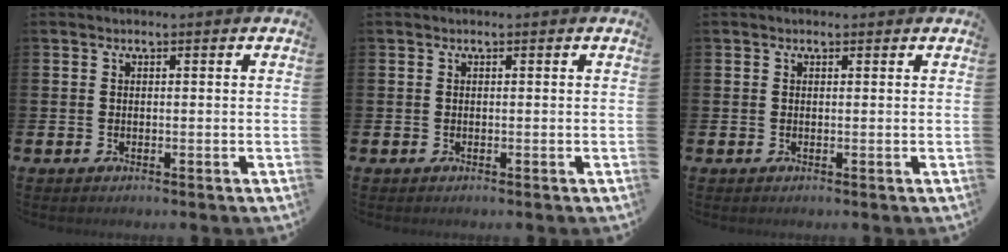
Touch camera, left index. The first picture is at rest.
{"total": 0.0}
{"total": 0.0}